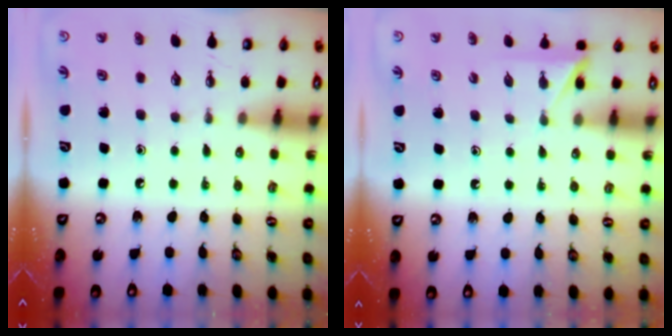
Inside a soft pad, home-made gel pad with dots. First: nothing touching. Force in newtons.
{"total": 3.7, "press": 3.7, "slide": 0.3}